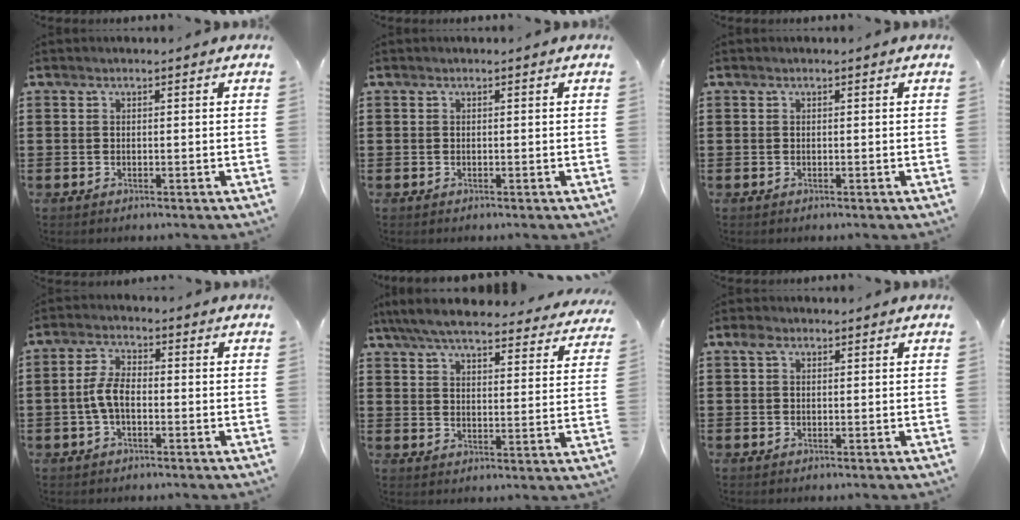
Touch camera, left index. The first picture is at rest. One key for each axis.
{"total": 0.0}
{"total": 0.0}
{"total": 5.2, "fx": -1.1, "fy": 2.5, "fz": 4.4, "tx": -0.107, "ty": 0.000, "tz": -0.029}
{"total": 7.0, "fx": 6.4, "fy": 0.7, "fz": 2.8, "tx": -0.079, "ty": -0.031, "tz": 0.114}
{"total": 1.7, "fx": 0.7, "fy": 1.1, "fz": 1.1, "tx": -0.026, "ty": 0.009, "tz": 0.012}